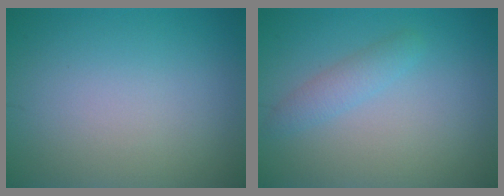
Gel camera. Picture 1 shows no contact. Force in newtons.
{"total": 1.8, "press": 1.8, "slide": 0.1}